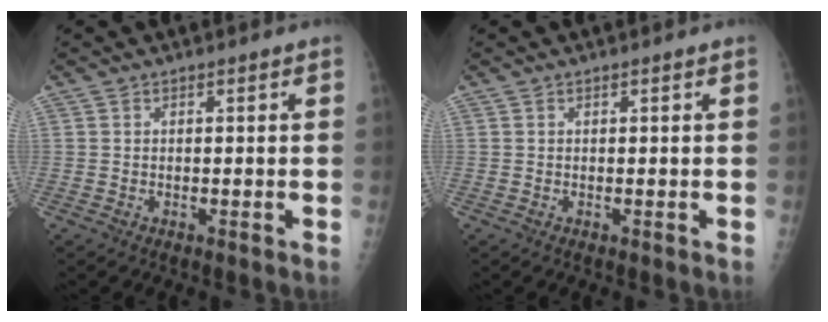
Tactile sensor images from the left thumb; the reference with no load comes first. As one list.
[{"total": 0.0}]